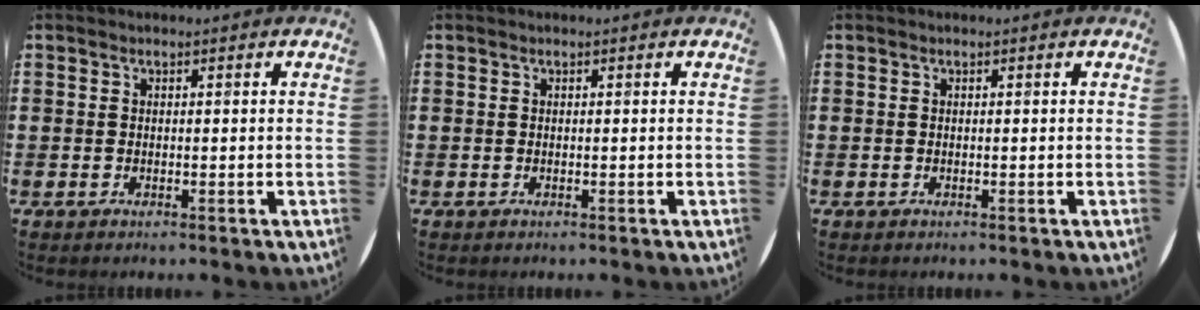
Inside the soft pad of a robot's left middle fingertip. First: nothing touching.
{"total": 0.0}
{"total": 0.0}